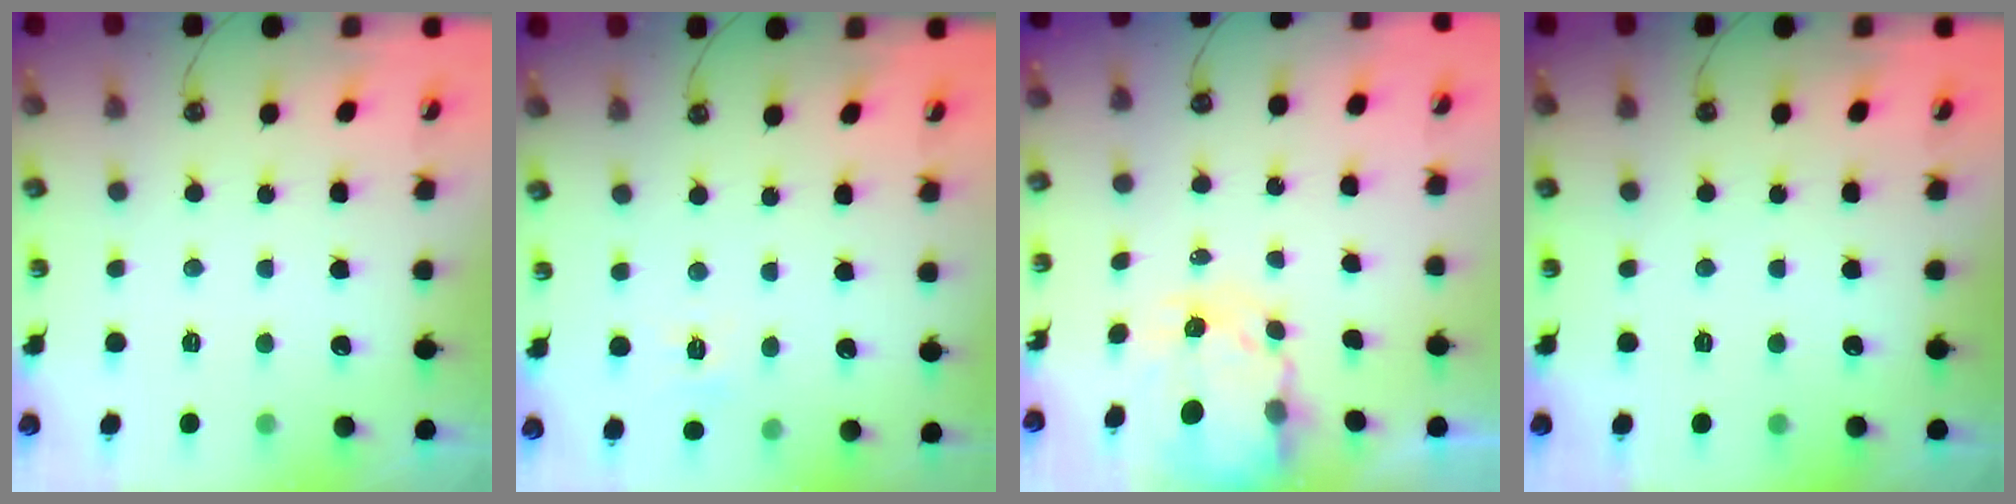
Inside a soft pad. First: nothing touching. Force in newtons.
{"total": 4.3, "press": 4.2, "slide": 0.7}
{"total": 5.8, "press": 5.8, "slide": 0.5}
{"total": 0.0}